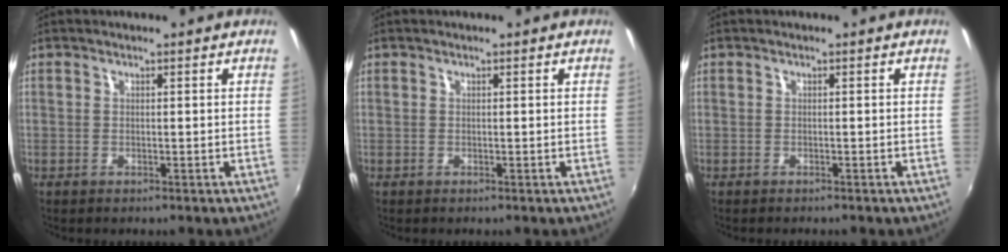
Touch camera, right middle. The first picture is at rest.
{"total": 0.0}
{"total": 0.5, "force": [-0.5, 0.1, 0.1], "torque": [-0.002, -0.003, -0.009]}